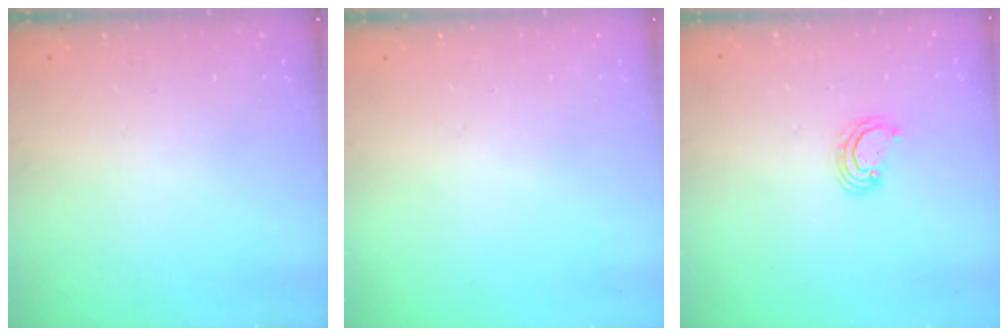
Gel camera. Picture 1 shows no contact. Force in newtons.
{"total": 0.0}
{"total": 3.0, "press": 2.9, "slide": 0.3}